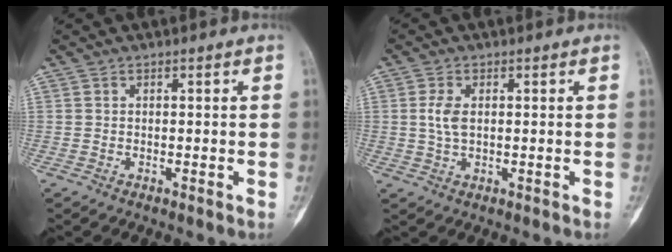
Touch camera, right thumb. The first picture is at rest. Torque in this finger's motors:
{"motor_torque": [0.63, 0.46, 0.45, -0.57, 0.16]}